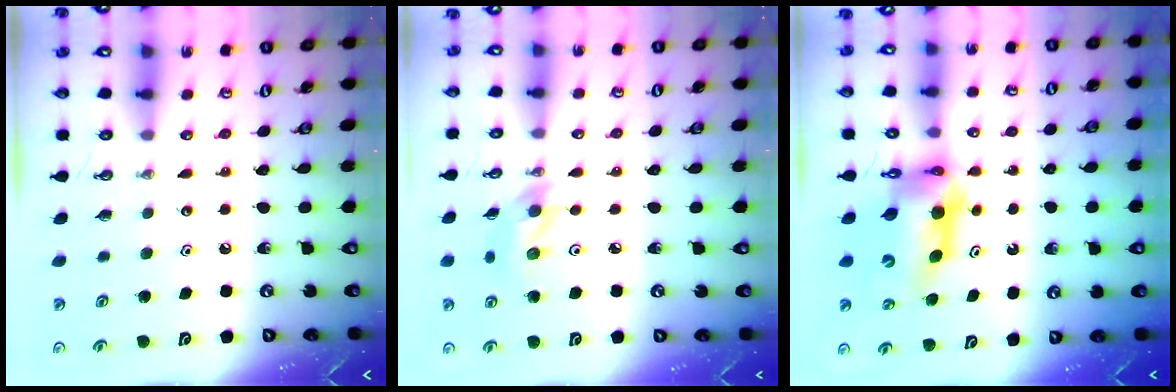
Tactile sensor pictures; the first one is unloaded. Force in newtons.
{"total": 9.5, "press": 9.2, "slide": 2.2}
{"total": 11.2, "press": 11.1, "slide": 1.0}